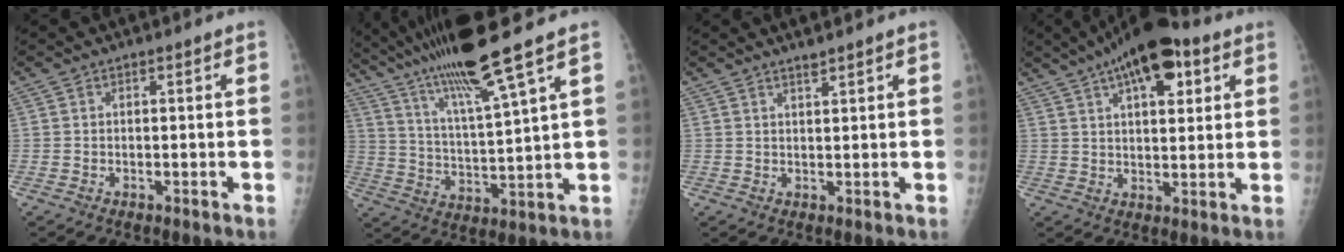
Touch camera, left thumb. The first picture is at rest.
{"total": 15.9, "force": [11.0, -0.5, 11.5], "torque": [-0.203, -0.042, 0.200]}
{"total": 2.0, "force": [1.7, 0.1, 1.1], "torque": [-0.017, -0.008, 0.031]}
{"total": 14.5, "force": [7.4, 5.9, 11.0], "torque": [-0.147, -0.004, 0.112]}